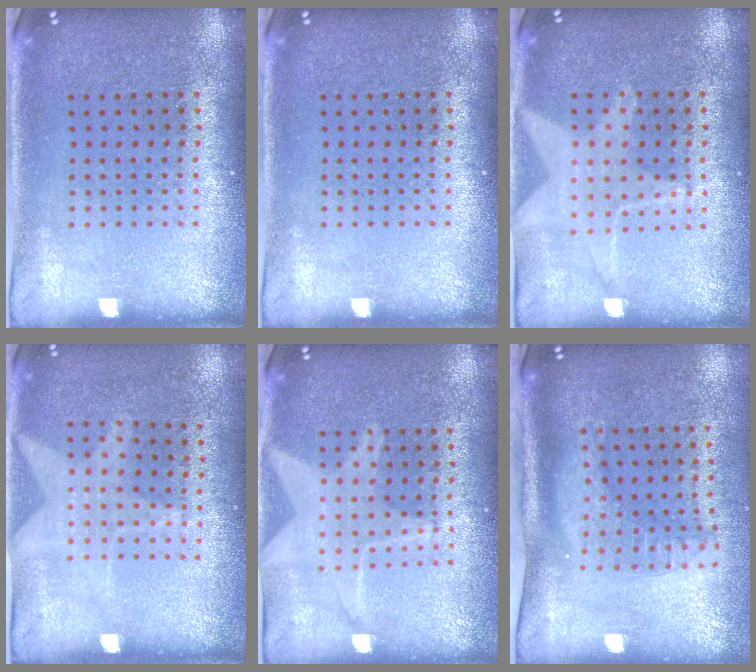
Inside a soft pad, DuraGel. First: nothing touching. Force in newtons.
{"total": 0.0}
{"total": 1.5, "press": 1.4, "slide": 0.5}
{"total": 1.3, "press": 0.9, "slide": 0.9}
{"total": 3.0, "press": 3.0, "slide": 0.4}
{"total": 2.0, "press": 1.5, "slide": 1.3}